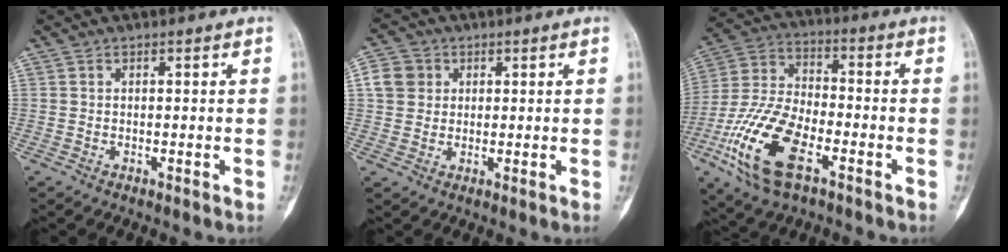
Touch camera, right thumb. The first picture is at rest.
{"total": 5.2, "force": [1.3, 4.8, 1.7], "torque": [-0.018, 0.005, 0.020]}
{"total": 17.7, "force": [-7.5, 8.5, 13.6], "torque": [-0.280, 0.021, -0.143]}